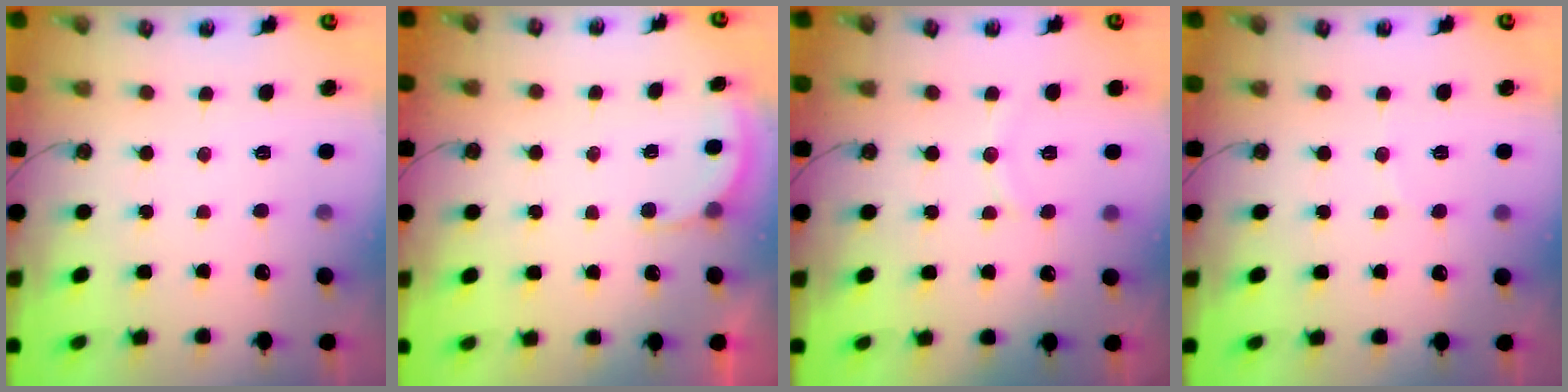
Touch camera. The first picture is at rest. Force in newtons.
{"total": 2.6, "press": 2.3, "slide": 1.1}
{"total": 6.4, "press": 6.4, "slide": 0.4}
{"total": 3.0, "press": 3.0, "slide": 0.3}